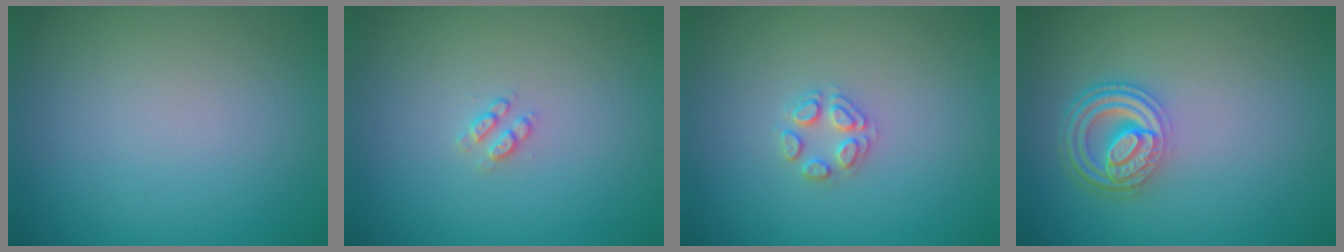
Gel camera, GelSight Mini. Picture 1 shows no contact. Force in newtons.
{"total": 1.2, "press": 1.1, "slide": 0.3}
{"total": 2.0, "press": 2.0, "slide": 0.1}
{"total": 4.6, "press": 3.4, "slide": 3.1}